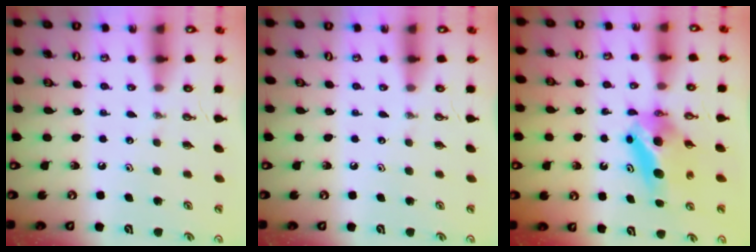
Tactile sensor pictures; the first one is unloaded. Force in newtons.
{"total": 0.0}
{"total": 6.7, "press": 6.3, "slide": 2.4}